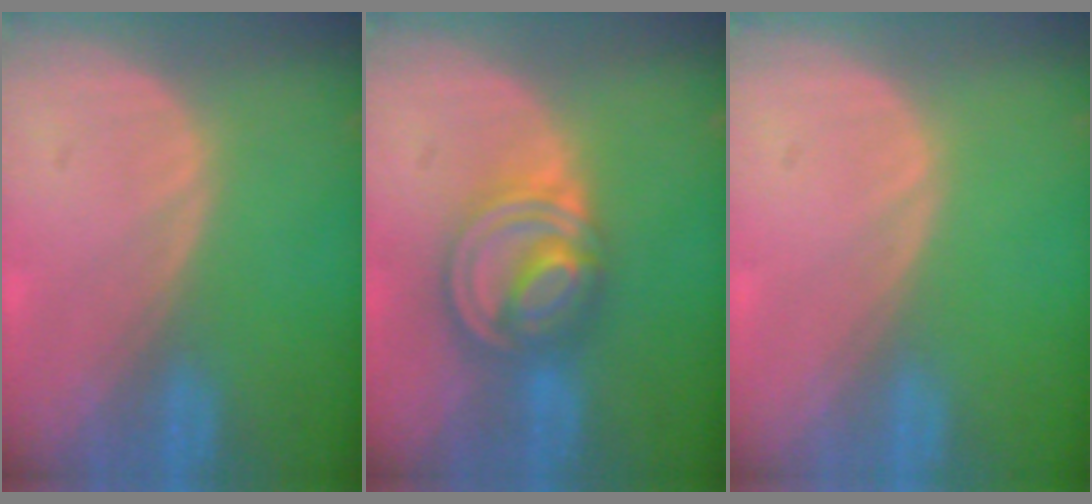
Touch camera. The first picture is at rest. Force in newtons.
{"total": 8.2, "press": 6.9, "slide": 4.3}
{"total": 0.0}